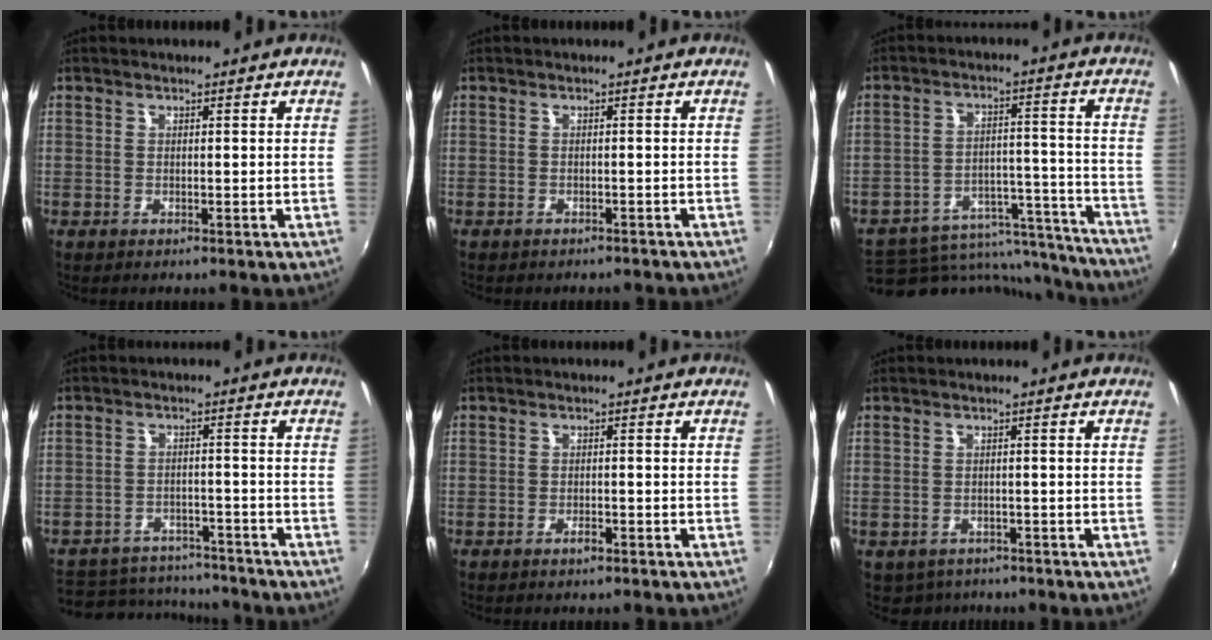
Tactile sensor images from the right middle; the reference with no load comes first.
{"total": 2.8, "force": [-2.5, 1.0, 0.8], "torque": [-0.018, -0.011, -0.032]}
{"total": 19.2, "force": [-17.2, 7.3, 4.4], "torque": [-0.075, 0.040, -0.218]}
{"total": 14.5, "force": [-12.4, 6.3, 4.3], "torque": [-0.111, 0.020, -0.164]}
{"total": 1.5, "force": [-1.2, 0.5, 0.7], "torque": [-0.014, 0.000, -0.021]}
{"total": 3.4, "force": [-2.5, 2.2, 0.4], "torque": [-0.017, -0.008, -0.034]}